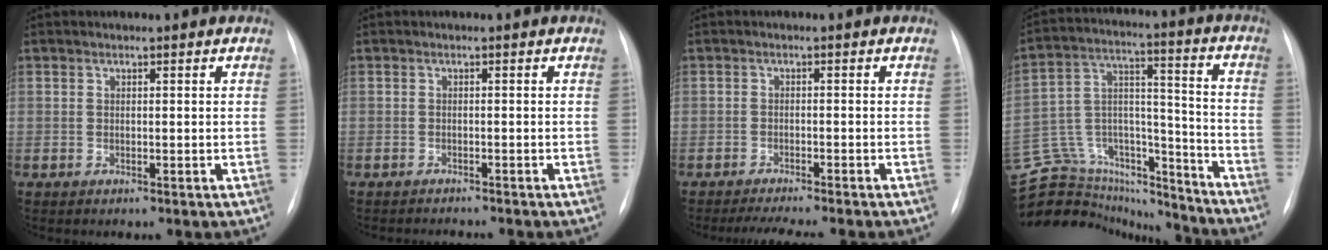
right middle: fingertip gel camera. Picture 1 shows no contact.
{"total": 2.6, "force": [-2.6, 0.1, 0.5], "torque": [-0.004, -0.005, -0.033]}
{"total": 5.8, "force": [-5.0, 0.6, 2.7], "torque": [-0.039, -0.009, -0.077]}
{"total": 22.7, "force": [-21.0, 6.8, 5.1], "torque": [-0.127, 0.050, -0.331]}